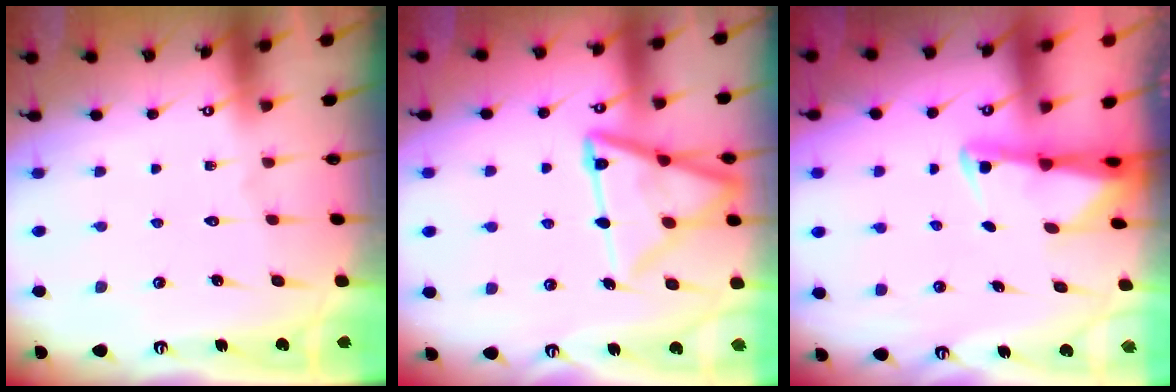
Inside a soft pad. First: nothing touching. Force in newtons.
{"total": 16.2, "press": 16.1, "slide": 1.6}
{"total": 2.2, "press": 2.2, "slide": 0.5}